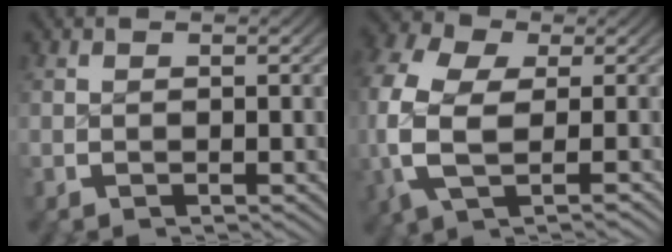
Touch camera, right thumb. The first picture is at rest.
{"total": 9.2, "force": [-0.1, 6.3, 6.7], "torque": [-0.176, -0.030, 0.007]}